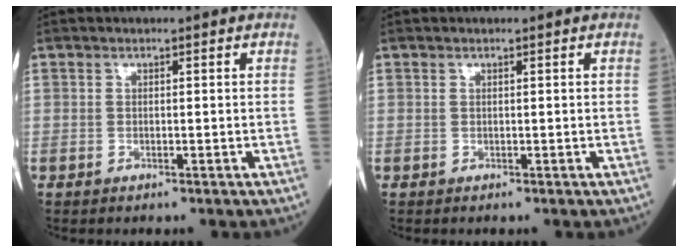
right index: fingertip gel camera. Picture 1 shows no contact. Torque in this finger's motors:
{"motor_torque": [-0.14, -0.15, 0.04, 0.01]}